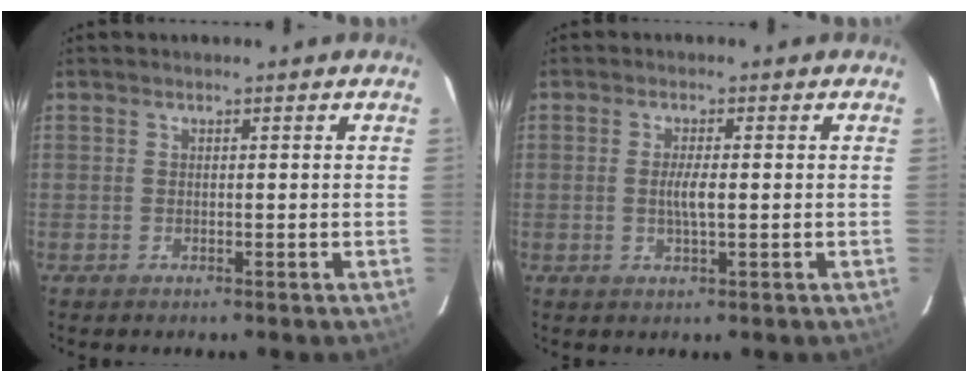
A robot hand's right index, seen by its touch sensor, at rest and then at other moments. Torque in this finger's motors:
{"motor_torque": [0.52, -0.11, 0.37, 0.09]}